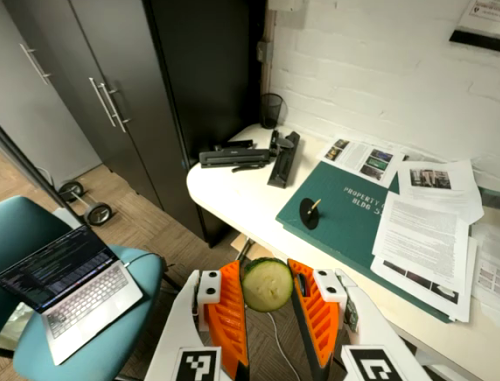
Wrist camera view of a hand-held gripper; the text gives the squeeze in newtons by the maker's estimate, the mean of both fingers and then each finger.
{"total": 10.8, "left": 10.6, "right": 10.9}